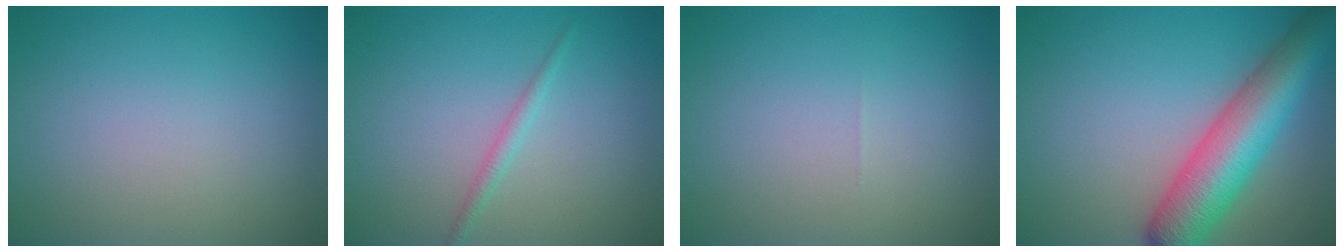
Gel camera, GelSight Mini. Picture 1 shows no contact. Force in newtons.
{"total": 1.1, "press": 1.1, "slide": 0.0}
{"total": 0.0}
{"total": 8.4, "press": 8.4, "slide": 0.3}